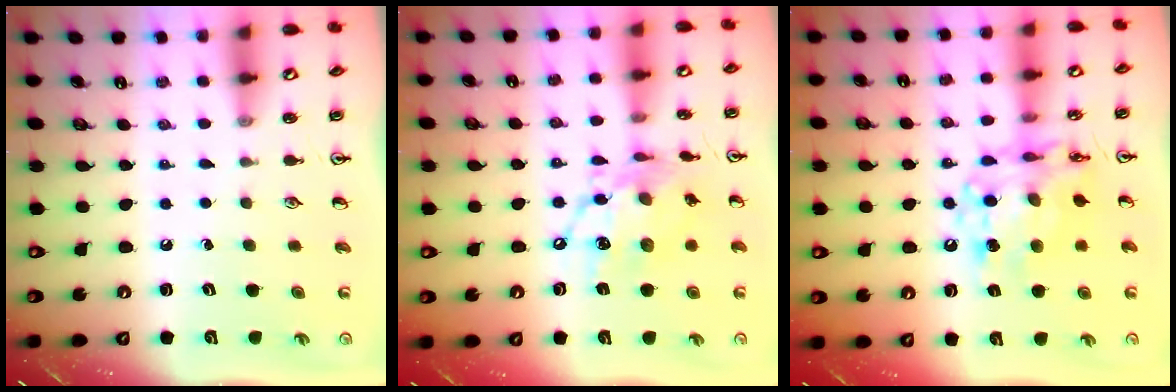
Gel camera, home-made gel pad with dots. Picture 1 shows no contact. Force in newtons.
{"total": 14.0, "press": 13.9, "slide": 1.1}
{"total": 14.0, "press": 13.9, "slide": 1.4}